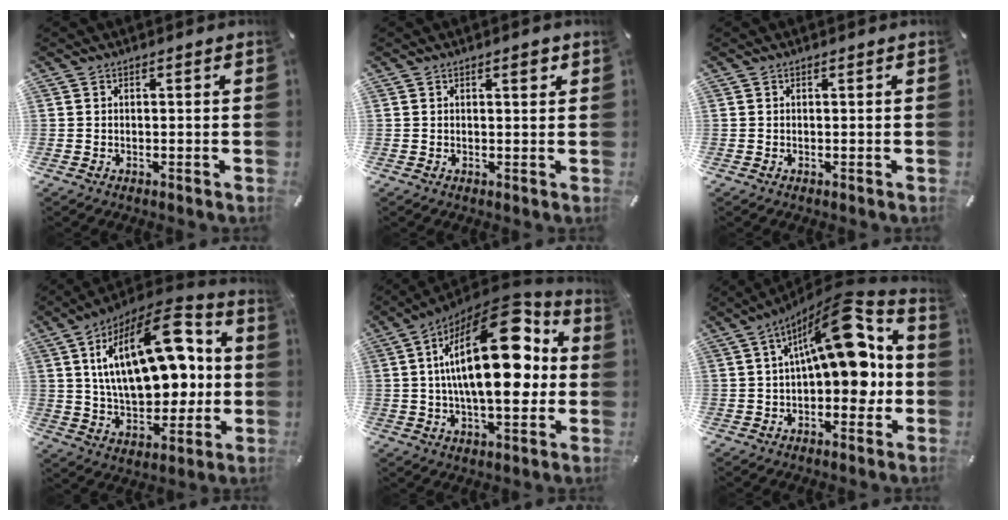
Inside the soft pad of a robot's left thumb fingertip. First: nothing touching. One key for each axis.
{"total": 1.7, "fx": 0.9, "fy": 0.7, "fz": 1.3, "tx": -0.011, "ty": -0.003, "tz": 0.010}
{"total": 0.0}
{"total": 24.8, "fx": 5.3, "fy": 14.1, "fz": 19.7, "tx": -0.326, "ty": -0.019, "tz": 0.088}
{"total": 26.1, "fx": 5.4, "fy": 12.2, "fz": 22.4, "tx": -0.351, "ty": -0.034, "tz": 0.083}
{"total": 16.8, "fx": 4.2, "fy": 7.4, "fz": 14.5, "tx": -0.197, "ty": -0.032, "tz": 0.068}